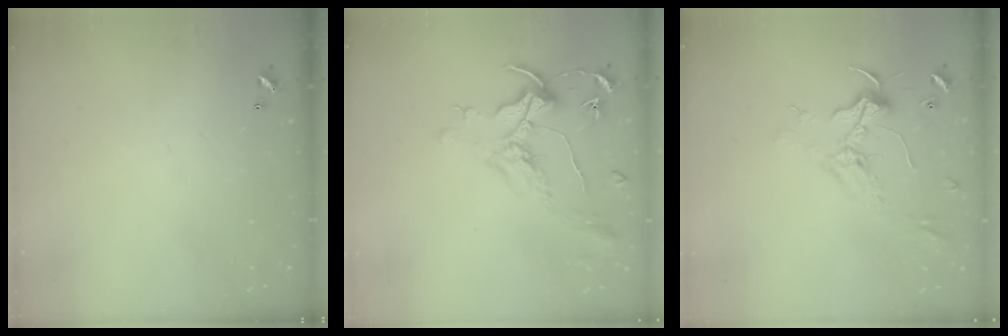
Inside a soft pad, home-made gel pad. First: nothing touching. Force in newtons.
{"total": 1.5, "press": 1.3, "slide": 0.7}
{"total": 2.4, "press": 2.3, "slide": 0.8}